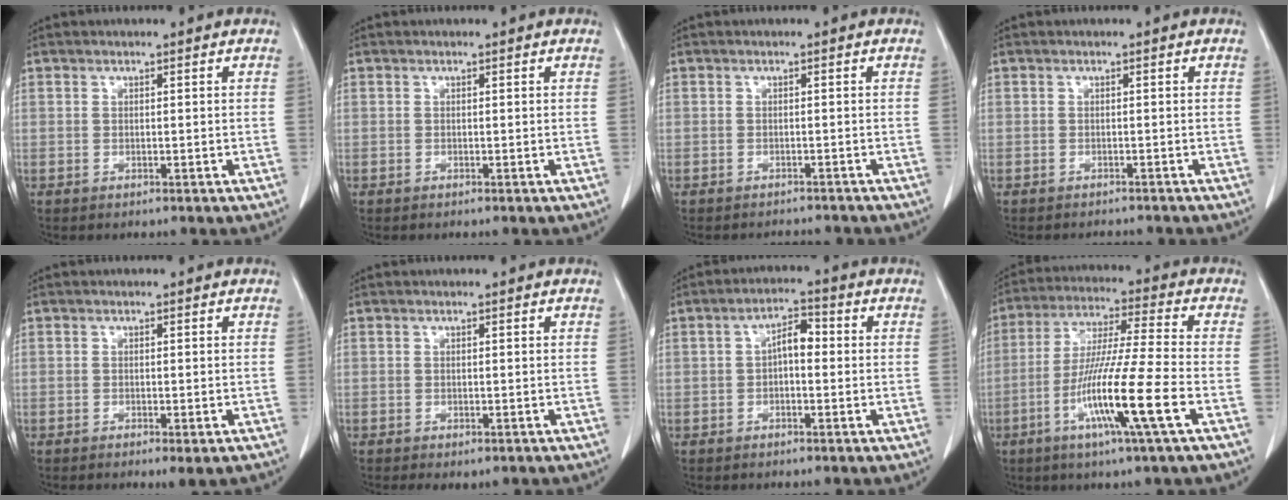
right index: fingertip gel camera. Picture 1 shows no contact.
{"total": 0.0}
{"total": 3.9, "force": [-3.7, 1.0, 0.3], "torque": [0.001, -0.005, -0.046]}
{"total": 3.3, "force": [-3.0, 1.2, 0.6], "torque": [-0.005, -0.002, -0.037]}
{"total": 2.6, "force": [-1.8, 0.6, 1.7], "torque": [-0.015, -0.006, -0.023]}
{"total": 2.5, "force": [-1.8, 1.1, 1.4], "torque": [-0.017, -0.004, -0.020]}
{"total": 4.1, "force": [-0.1, 1.8, 3.7], "torque": [-0.063, 0.020, -0.004]}
{"total": 14.0, "force": [-5.3, -1.2, 12.9], "torque": [-0.248, -0.019, -0.102]}